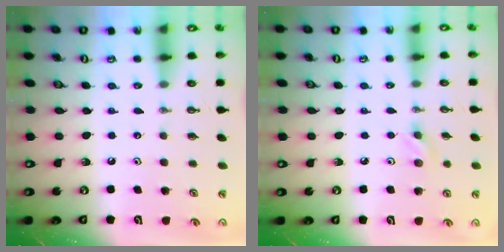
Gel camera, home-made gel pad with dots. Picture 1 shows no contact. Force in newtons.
{"total": 5.7, "press": 5.5, "slide": 1.6}